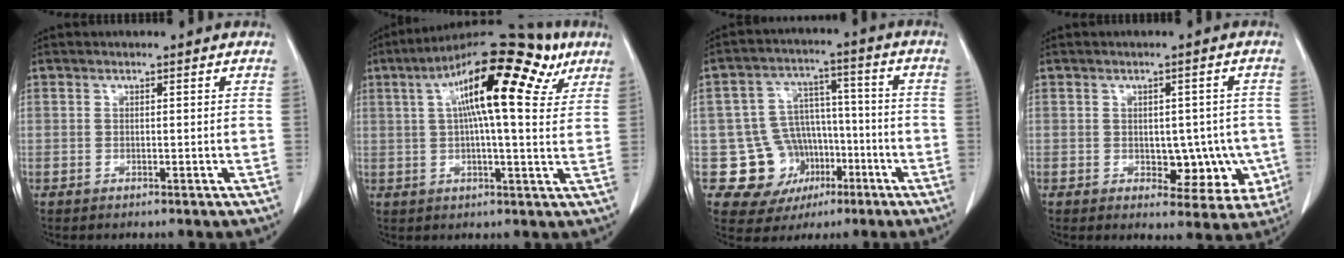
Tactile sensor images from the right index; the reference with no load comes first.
{"total": 18.3, "force": [7.7, 4.1, 16.1], "torque": [-0.262, 0.053, 0.110]}
{"total": 11.9, "force": [-3.7, 10.8, 3.4], "torque": [-0.056, 0.041, -0.041]}
{"total": 7.2, "force": [-1.4, 4.6, 5.4], "torque": [-0.045, 0.012, -0.004]}